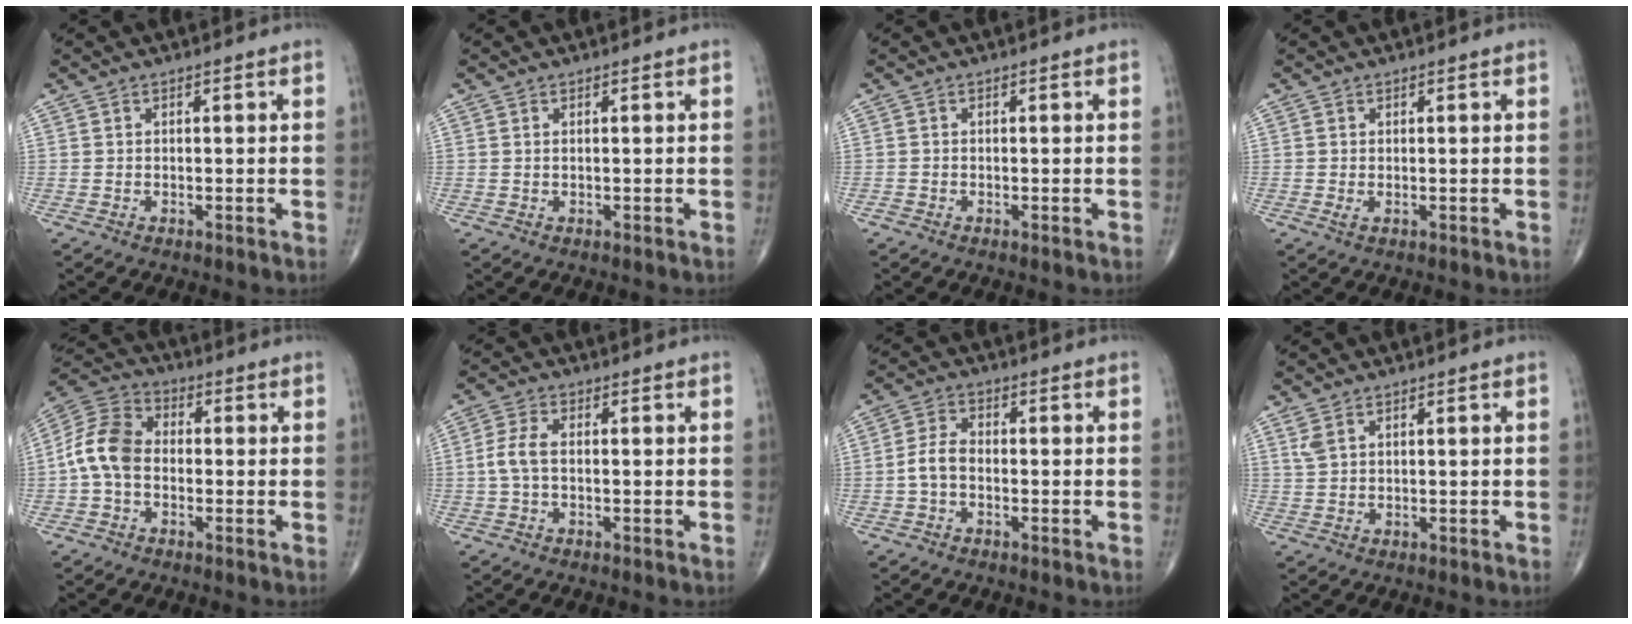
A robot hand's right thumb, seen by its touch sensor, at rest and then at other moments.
{"total": 0.0}
{"total": 0.0}
{"total": 0.7, "force": [0.0, 0.3, 0.6], "torque": [-0.014, 0.000, 0.002]}
{"total": 9.8, "force": [-1.2, 7.0, 6.8], "torque": [-0.127, 0.030, -0.039]}
{"total": 4.0, "force": [-0.2, 2.0, 3.5], "torque": [-0.083, 0.009, -0.009]}
{"total": 4.0, "force": [-1.0, 2.4, 3.0], "torque": [-0.059, 0.016, -0.027]}
{"total": 2.1, "force": [1.2, 0.9, 1.4], "torque": [-0.035, 0.005, 0.036]}